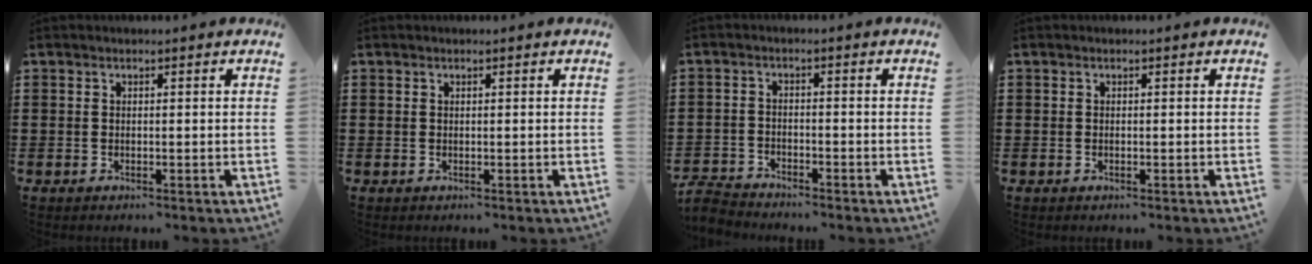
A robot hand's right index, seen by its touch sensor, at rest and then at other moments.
{"total": 0.0}
{"total": 3.0, "force": [-3.0, 0.2, 0.2], "torque": [-0.015, -0.004, -0.065]}
{"total": 0.0}